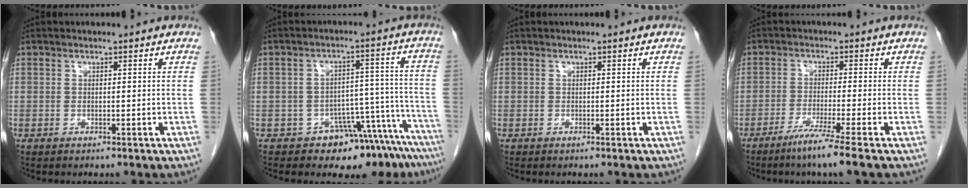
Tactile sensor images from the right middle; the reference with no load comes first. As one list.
[{"total": 10.9, "force": [-9.1, 4.6, 4.0], "torque": [-0.010, 0.056, -0.120]}, {"total": 0.0}, {"total": 6.0, "force": [-4.1, -1.6, 4.1], "torque": [-0.074, -0.018, -0.077]}]